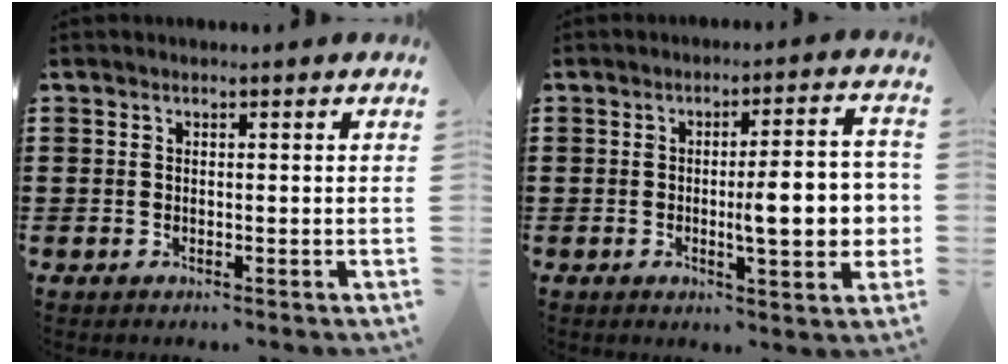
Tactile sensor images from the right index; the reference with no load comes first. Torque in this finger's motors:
{"motor_torque": [1.99, 0.15, 1.01, 0.15]}